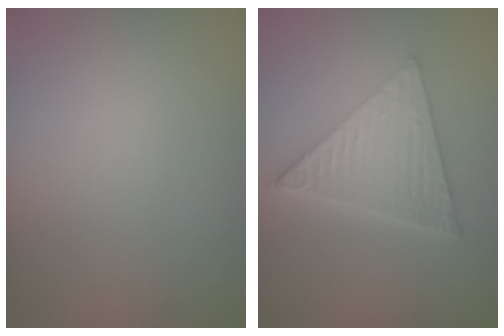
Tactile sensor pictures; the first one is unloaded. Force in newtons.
{"total": 6.6, "press": 4.6, "slide": 4.8}